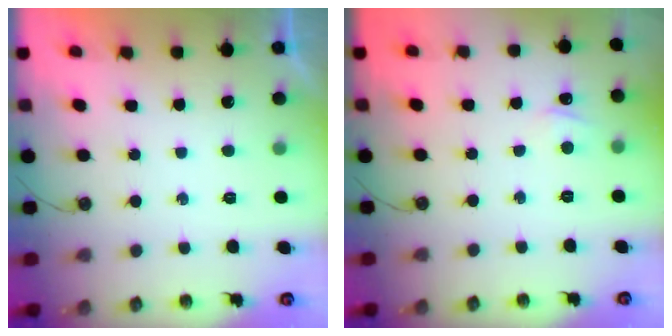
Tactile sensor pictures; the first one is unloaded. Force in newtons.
{"total": 2.4, "press": 2.4, "slide": 0.3}